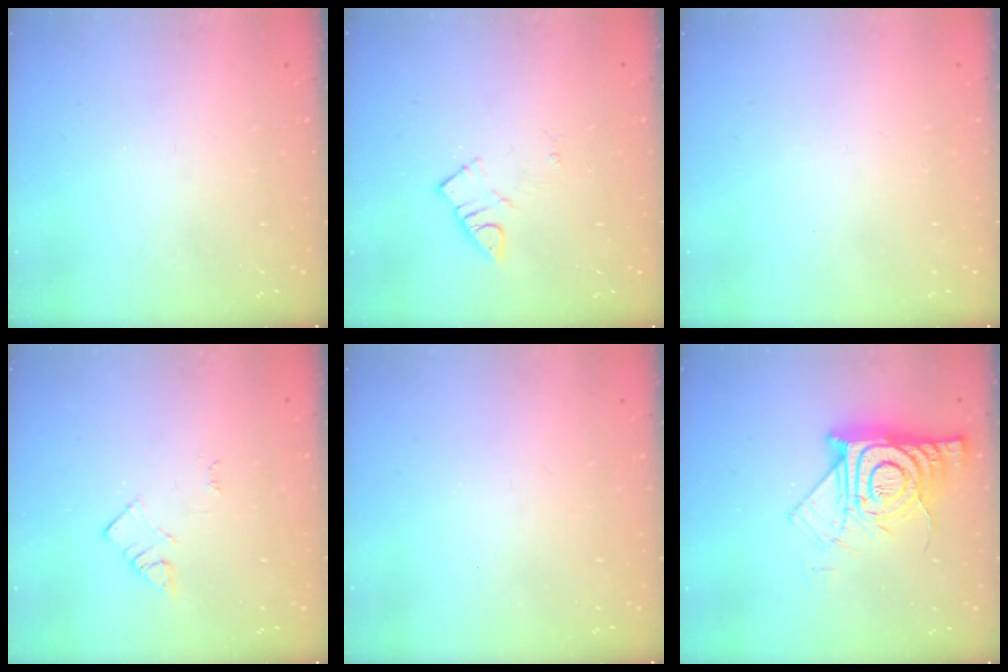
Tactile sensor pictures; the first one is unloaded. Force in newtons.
{"total": 3.4, "press": 3.4, "slide": 0.5}
{"total": 1.6, "press": 1.6, "slide": 0.1}
{"total": 2.1, "press": 2.1, "slide": 0.3}
{"total": 2.1, "press": 2.0, "slide": 0.4}
{"total": 15.1, "press": 15.0, "slide": 1.2}